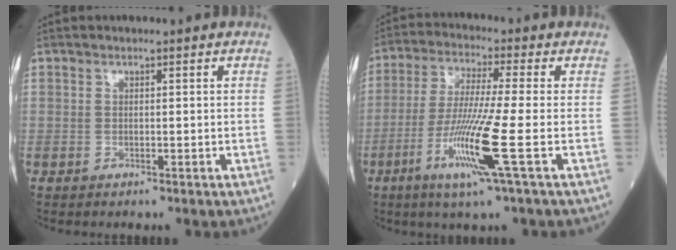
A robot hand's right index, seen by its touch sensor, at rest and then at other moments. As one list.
[{"total": 11.2, "force": [-3.9, -1.5, 10.4], "torque": [-0.209, -0.025, -0.078]}]